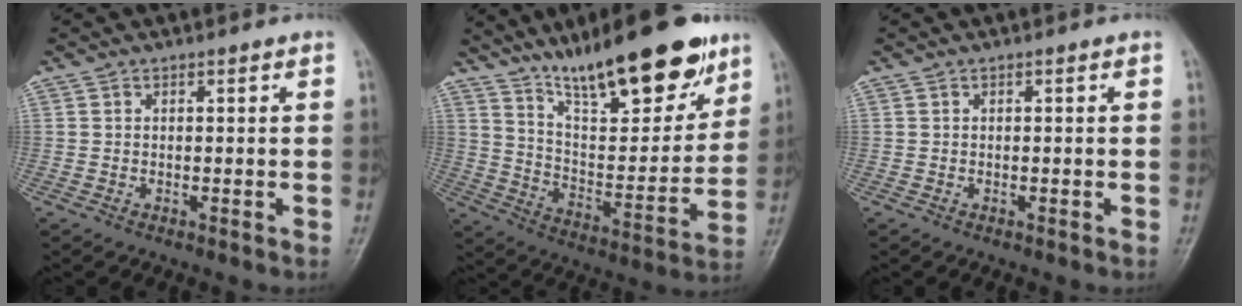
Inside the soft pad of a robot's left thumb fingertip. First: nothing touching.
{"total": 23.2, "force": [15.9, 7.0, 15.3], "torque": [-0.197, -0.069, 0.266]}
{"total": 0.0}